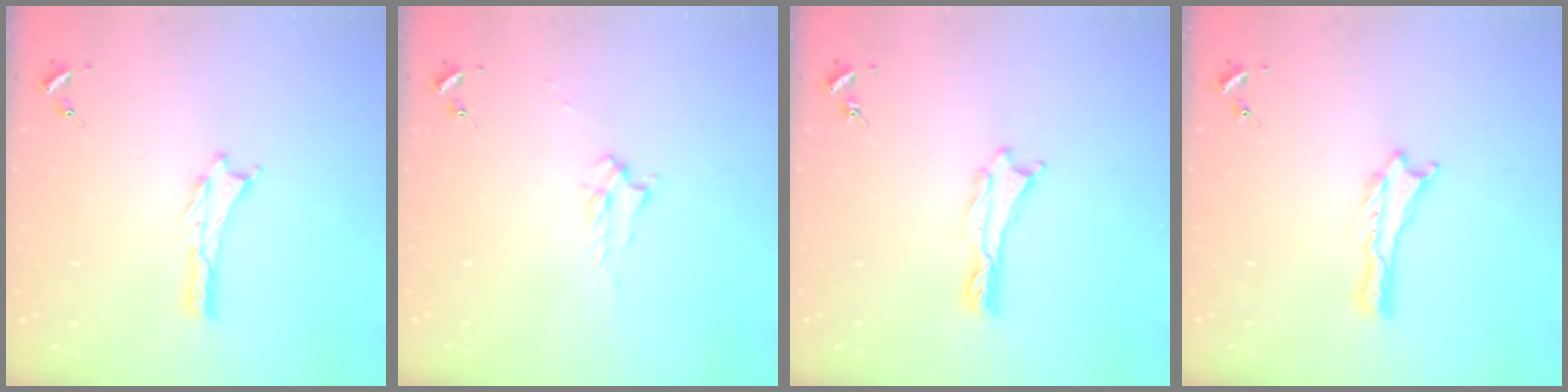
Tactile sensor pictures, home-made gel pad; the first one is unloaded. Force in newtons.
{"total": 2.2, "press": 2.2, "slide": 0.4}
{"total": 0.0}
{"total": 0.0}